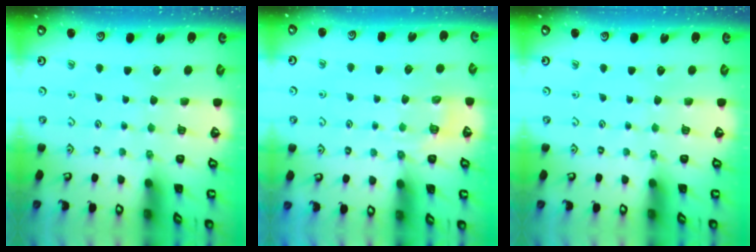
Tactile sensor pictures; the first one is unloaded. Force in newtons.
{"total": 4.8, "press": 4.5, "slide": 1.7}
{"total": 0.0}